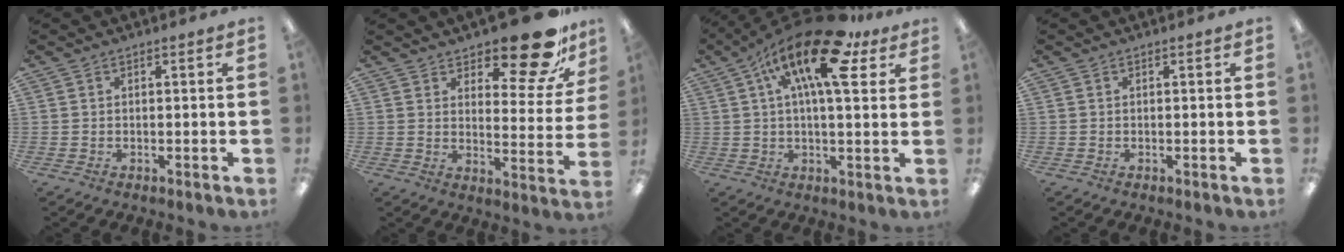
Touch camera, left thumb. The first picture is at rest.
{"total": 16.0, "force": [12.3, 5.7, 8.5], "torque": [-0.110, -0.089, 0.205]}
{"total": 20.1, "force": [9.9, 7.2, 15.9], "torque": [-0.257, -0.044, 0.155]}
{"total": 0.0}